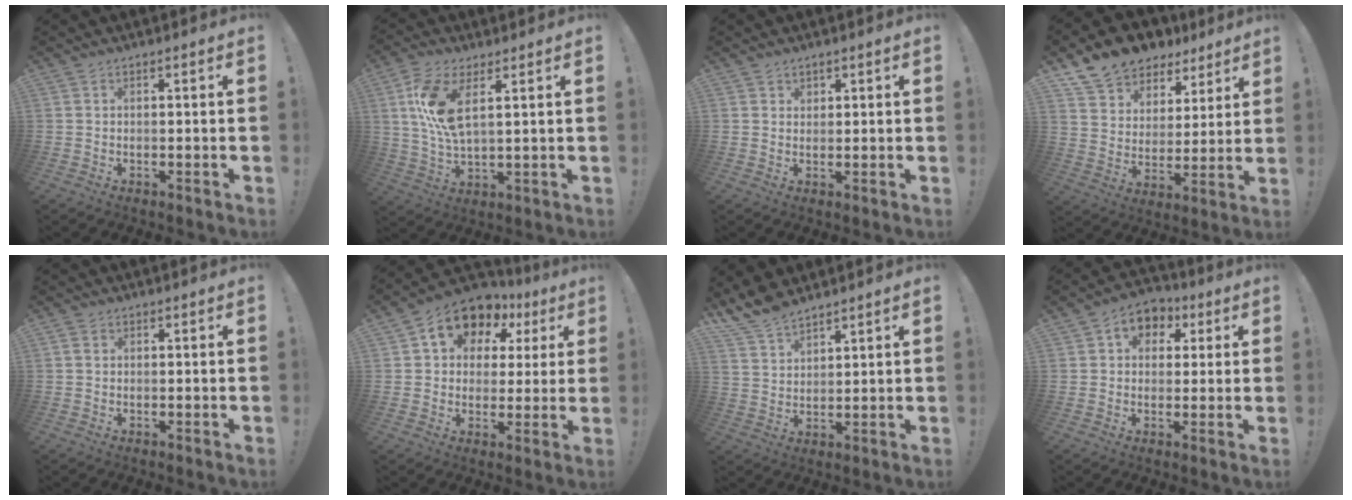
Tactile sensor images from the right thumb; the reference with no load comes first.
{"total": 11.5, "force": [4.5, 4.7, 9.5], "torque": [-0.189, -0.022, 0.082]}
{"total": 1.7, "force": [1.3, 1.0, 0.2], "torque": [0.010, -0.013, 0.020]}
{"total": 11.0, "force": [8.9, 6.3, 1.9], "torque": [-0.043, -0.071, 0.167]}
{"total": 1.3, "force": [0.3, 1.1, 0.6], "torque": [-0.010, 0.005, 0.006]}
{"total": 11.1, "force": [5.7, 8.0, 5.1], "torque": [-0.086, -0.034, 0.106]}
{"total": 8.3, "force": [7.3, 3.0, 2.5], "torque": [-0.060, -0.044, 0.144]}
{"total": 7.0, "force": [1.3, 6.2, 3.0], "torque": [-0.034, 0.000, 0.028]}